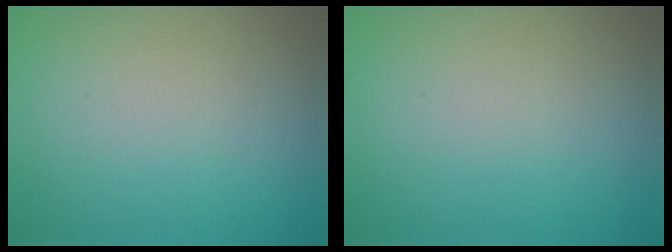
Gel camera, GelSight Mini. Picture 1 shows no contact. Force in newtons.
{"total": 0.0}